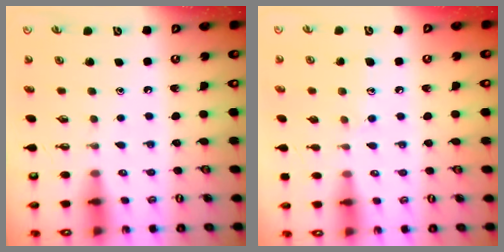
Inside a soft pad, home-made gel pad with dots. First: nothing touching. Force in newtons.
{"total": 7.0, "press": 7.0, "slide": 0.4}